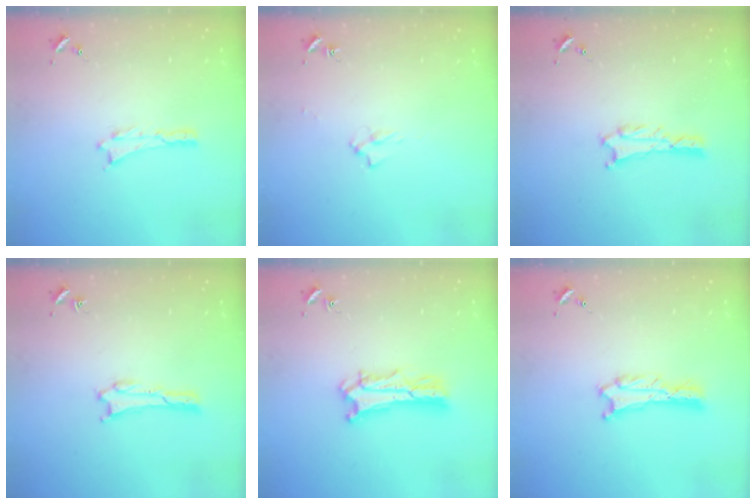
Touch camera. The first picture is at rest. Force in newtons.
{"total": 2.0, "press": 2.0, "slide": 0.3}
{"total": 1.3, "press": 1.3, "slide": 0.3}
{"total": 0.8, "press": 0.8, "slide": 0.2}
{"total": 4.6, "press": 4.6, "slide": 0.4}
{"total": 0.7, "press": 0.7, "slide": 0.1}